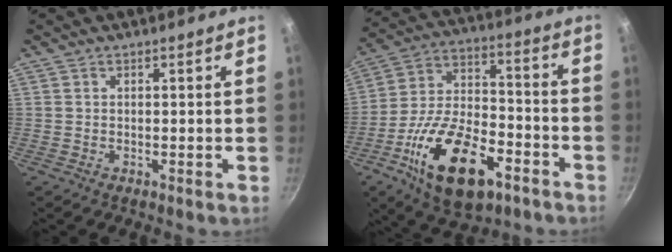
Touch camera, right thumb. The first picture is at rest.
{"total": 22.0, "force": [-10.3, 11.1, 15.9], "torque": [-0.264, 0.044, -0.177]}